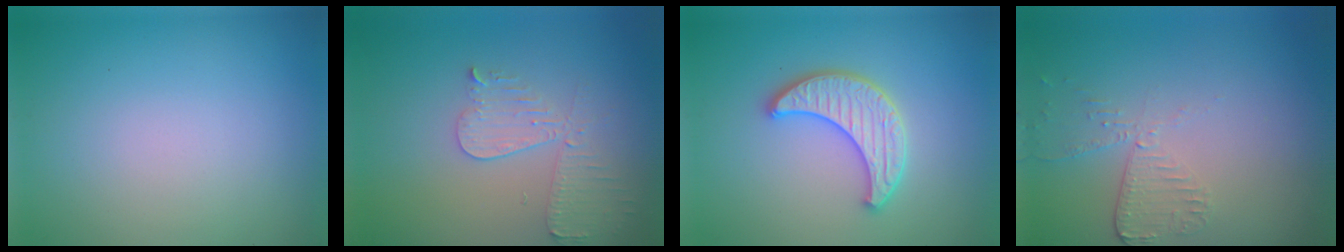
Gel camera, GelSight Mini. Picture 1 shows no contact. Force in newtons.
{"total": 3.7, "press": 3.3, "slide": 1.6}
{"total": 3.8, "press": 3.7, "slide": 0.9}
{"total": 2.6, "press": 2.3, "slide": 1.2}